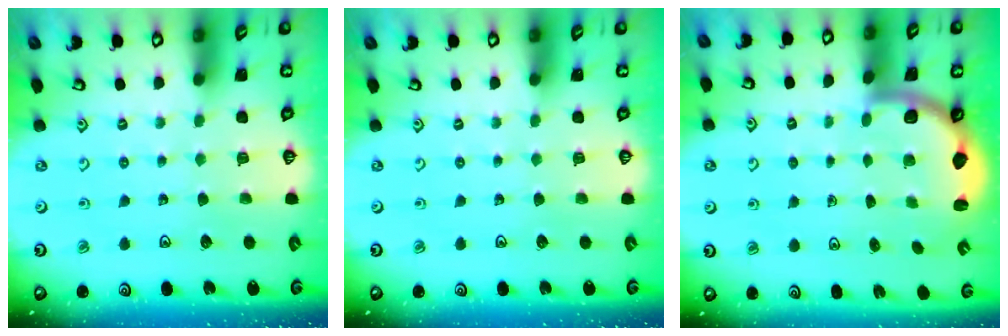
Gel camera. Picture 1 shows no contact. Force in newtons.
{"total": 0.0}
{"total": 2.5, "press": 2.4, "slide": 0.7}